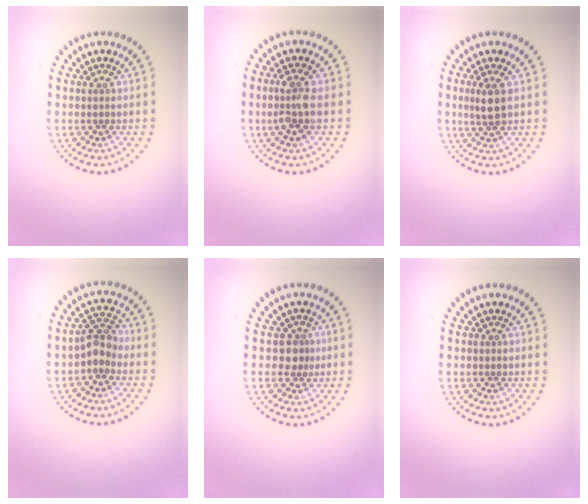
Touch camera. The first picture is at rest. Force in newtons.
{"total": 2.9, "press": 2.8, "slide": 0.8}
{"total": 2.0, "press": 1.8, "slide": 0.8}
{"total": 2.7, "press": 2.4, "slide": 1.1}
{"total": 1.4, "press": 1.0, "slide": 1.0}
{"total": 0.0}